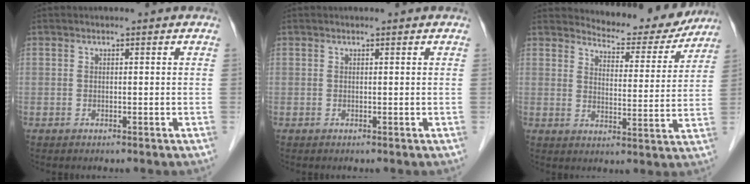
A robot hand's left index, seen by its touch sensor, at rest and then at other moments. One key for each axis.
{"total": 0.8, "fx": 0.8, "fy": 0.1, "fz": 0.2, "tx": -0.008, "ty": 0.013, "tz": 0.012}
{"total": 11.9, "fx": 11.5, "fy": 2.5, "fz": 1.5, "tx": -0.016, "ty": -0.021, "tz": 0.143}